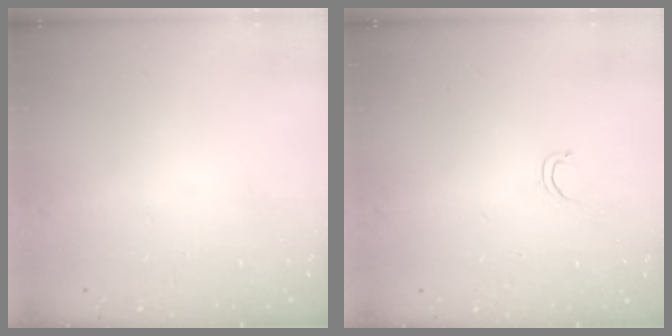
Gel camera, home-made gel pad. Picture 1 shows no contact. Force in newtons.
{"total": 2.6, "press": 2.5, "slide": 0.4}